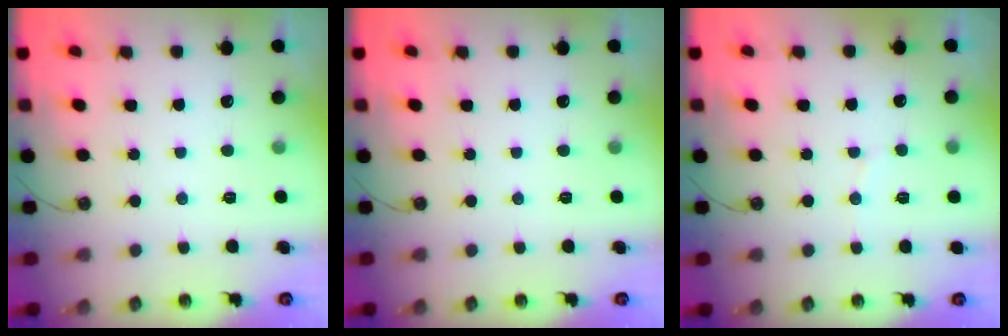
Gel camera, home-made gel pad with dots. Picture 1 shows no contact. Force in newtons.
{"total": 0.0}
{"total": 3.7, "press": 3.5, "slide": 1.3}